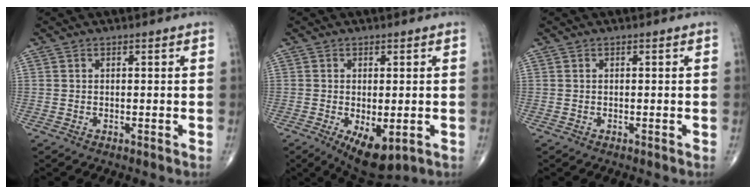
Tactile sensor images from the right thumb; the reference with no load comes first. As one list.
[{"total": 7.7, "force": [-2.5, 3.5, 6.4], "torque": [-0.096, -0.013, -0.028]}, {"total": 0.0}]